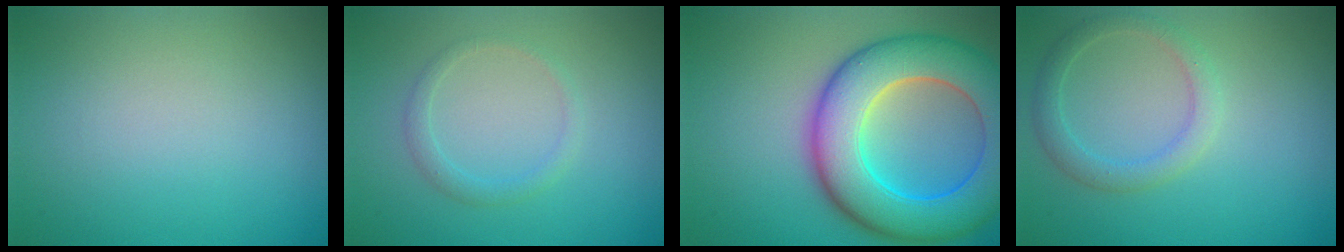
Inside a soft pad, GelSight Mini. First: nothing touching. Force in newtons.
{"total": 1.4, "press": 1.4, "slide": 0.2}
{"total": 11.3, "press": 11.3, "slide": 0.3}
{"total": 2.5, "press": 2.5, "slide": 0.1}